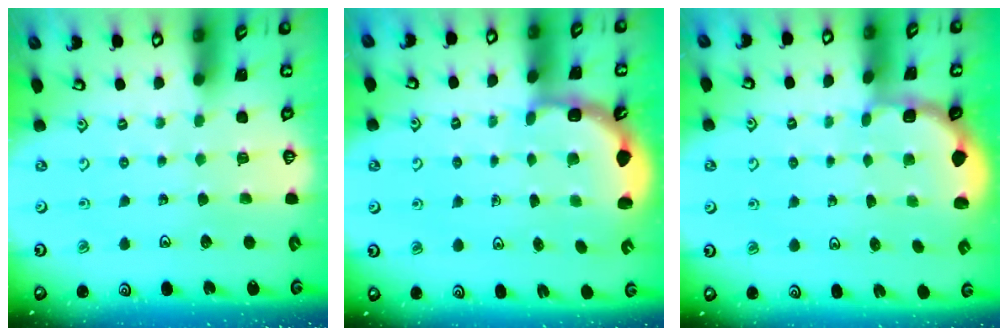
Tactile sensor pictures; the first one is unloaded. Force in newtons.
{"total": 3.2, "press": 2.7, "slide": 1.7}
{"total": 1.9, "press": 1.7, "slide": 0.7}